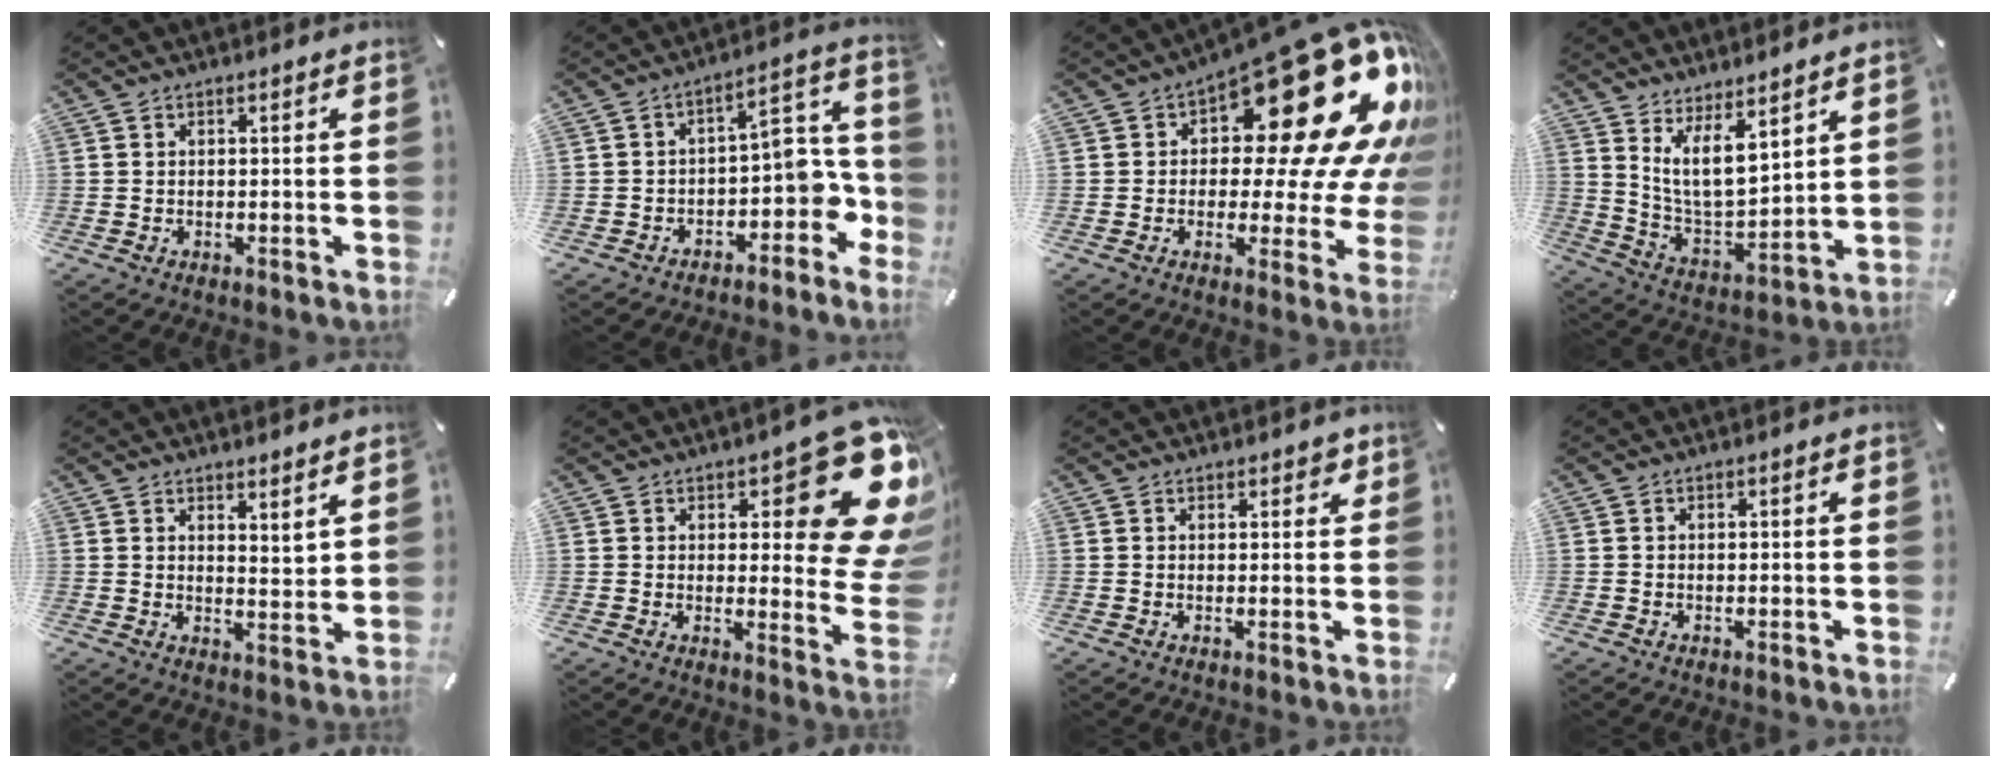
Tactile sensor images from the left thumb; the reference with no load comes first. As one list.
[{"total": 10.0, "force": [-2.9, 6.9, 6.7], "torque": [-0.060, 0.001, -0.053]}, {"total": 31.8, "force": [12.9, 13.2, 25.9], "torque": [-0.333, -0.111, 0.231]}, {"total": 11.0, "force": [8.0, 4.6, 6.0], "torque": [-0.125, -0.055, 0.152]}, {"total": 3.7, "force": [3.6, 0.6, 0.2], "torque": [0.001, -0.031, 0.065]}, {"total": 19.6, "force": [9.6, 7.1, 15.5], "torque": [-0.182, -0.087, 0.157]}, {"total": 1.8, "force": [1.3, 1.1, 0.5], "torque": [0.005, -0.003, 0.021]}, {"total": 0.0}]